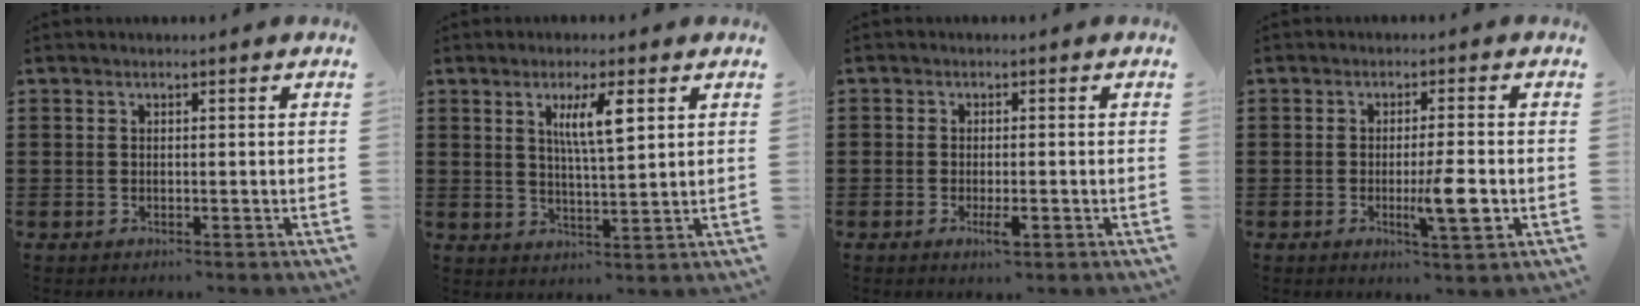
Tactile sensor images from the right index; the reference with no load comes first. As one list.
[{"total": 5.9, "force": [2.3, 1.2, 5.3], "torque": [-0.111, 0.008, 0.037]}, {"total": 2.5, "force": [-1.0, 0.8, 2.1], "torque": [-0.035, -0.001, -0.018]}, {"total": 6.4, "force": [-1.6, 0.9, 6.1], "torque": [-0.098, -0.014, -0.027]}]